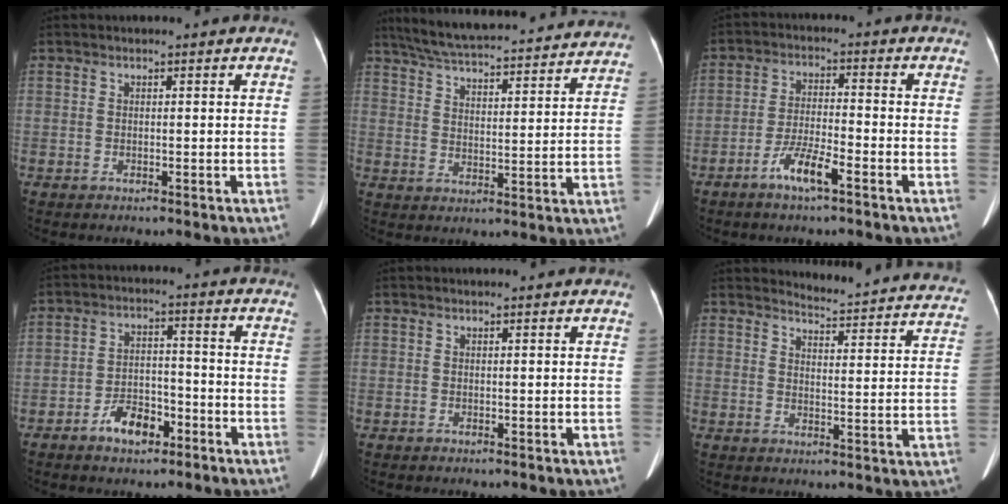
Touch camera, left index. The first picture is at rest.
{"total": 28.6, "force": [26.2, 4.1, 10.8], "torque": [-0.183, -0.015, 0.340]}
{"total": 5.7, "force": [-3.6, 0.6, 4.5], "torque": [-0.093, -0.005, -0.069]}
{"total": 6.1, "force": [-3.7, 3.1, 3.7], "torque": [-0.074, 0.012, -0.061]}
{"total": 1.6, "force": [1.5, 0.2, 0.4], "torque": [-0.010, 0.012, 0.018]}
{"total": 19.0, "force": [18.5, 1.9, 4.2], "torque": [-0.043, -0.085, 0.192]}